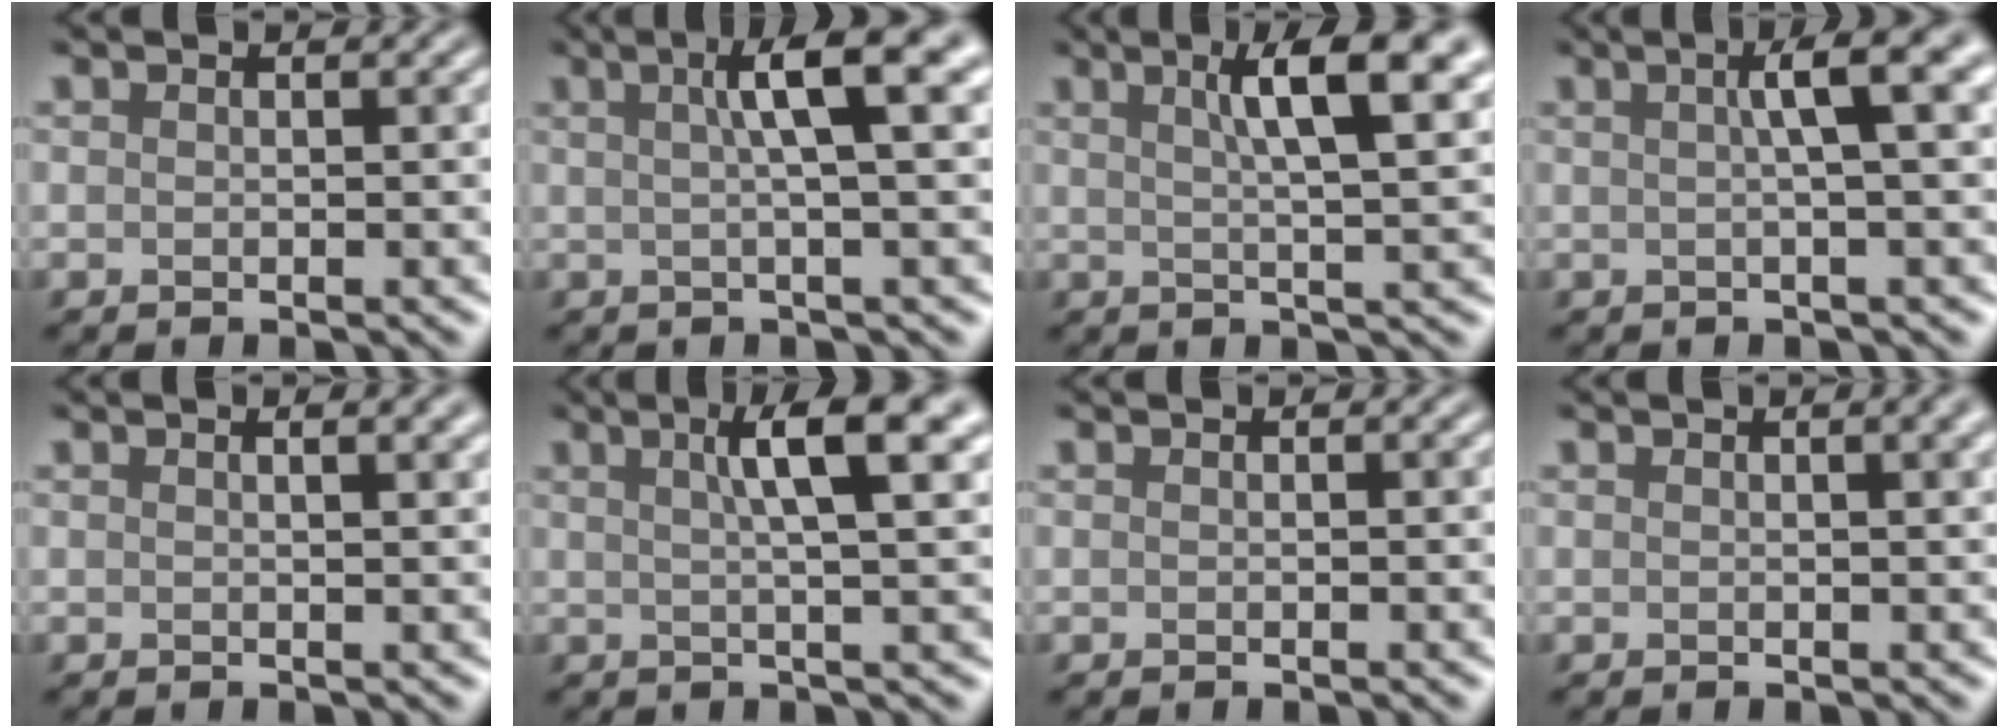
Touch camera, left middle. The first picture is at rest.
{"total": 6.0, "force": [1.6, 1.1, 5.7], "torque": [-0.072, 0.010, 0.020]}
{"total": 6.8, "force": [2.8, 1.5, 6.1], "torque": [-0.070, 0.005, 0.037]}
{"total": 5.1, "force": [1.2, 1.0, 4.9], "torque": [-0.060, 0.010, 0.013]}
{"total": 3.6, "force": [1.8, 1.6, 2.7], "torque": [-0.008, 0.008, -0.005]}
{"total": 5.9, "force": [2.1, 1.1, 5.4], "torque": [-0.063, 0.007, 0.025]}
{"total": 0.0}
{"total": 3.6, "force": [1.6, 1.5, 2.8], "torque": [-0.015, 0.005, 0.000]}